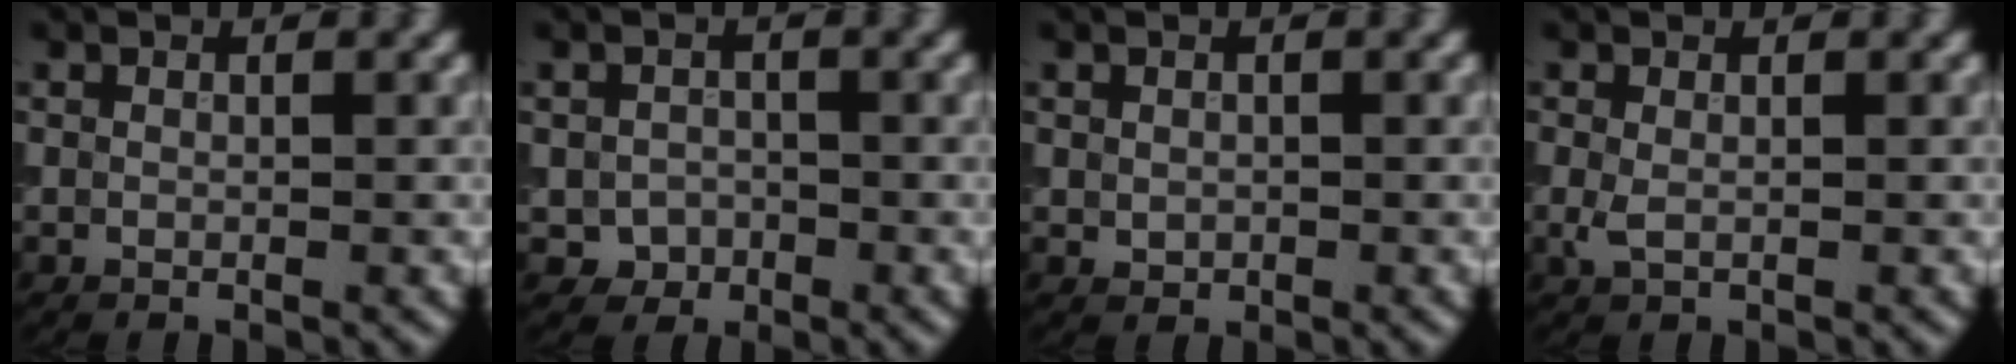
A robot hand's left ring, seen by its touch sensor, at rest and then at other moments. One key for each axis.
{"total": 1.5, "fx": -0.6, "fy": 1.4, "fz": 0.1, "tx": 0.007, "ty": 0.000, "tz": -0.012}
{"total": 0.7, "fx": 0.0, "fy": 0.7, "fz": 0.2, "tx": -0.003, "ty": -0.002, "tz": 0.003}
{"total": 1.1, "fx": 0.0, "fy": 0.6, "fz": 0.9, "tx": -0.023, "ty": 0.002, "tz": 0.001}